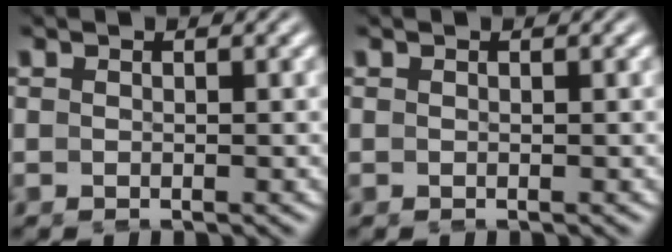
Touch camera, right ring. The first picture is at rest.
{"total": 0.0}